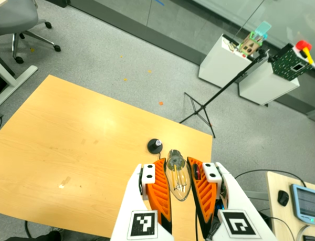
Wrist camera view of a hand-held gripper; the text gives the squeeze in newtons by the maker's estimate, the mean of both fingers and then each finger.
{"total": 24.7, "left": 27.9, "right": 21.5}